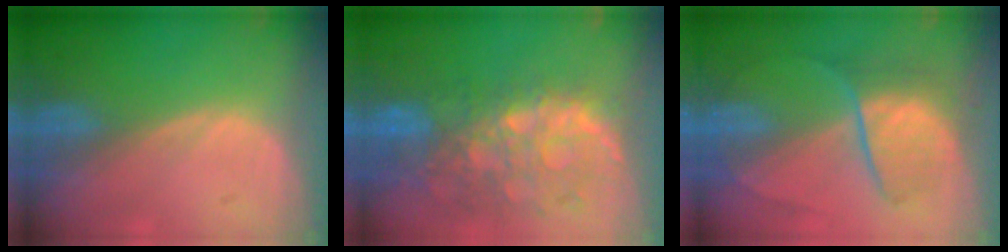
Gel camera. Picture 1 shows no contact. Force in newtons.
{"total": 11.2, "press": 9.7, "slide": 5.5}
{"total": 6.7, "press": 6.6, "slide": 1.1}